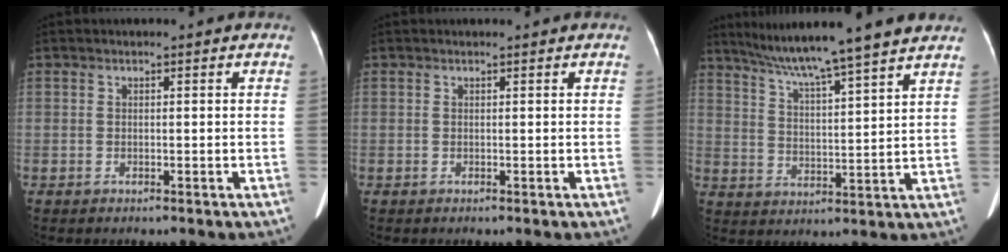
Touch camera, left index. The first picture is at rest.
{"total": 0.8, "force": [0.8, 0.1, 0.2], "torque": [-0.007, 0.013, 0.012]}
{"total": 14.6, "force": [12.4, -1.1, 7.5], "torque": [-0.128, 0.015, 0.185]}